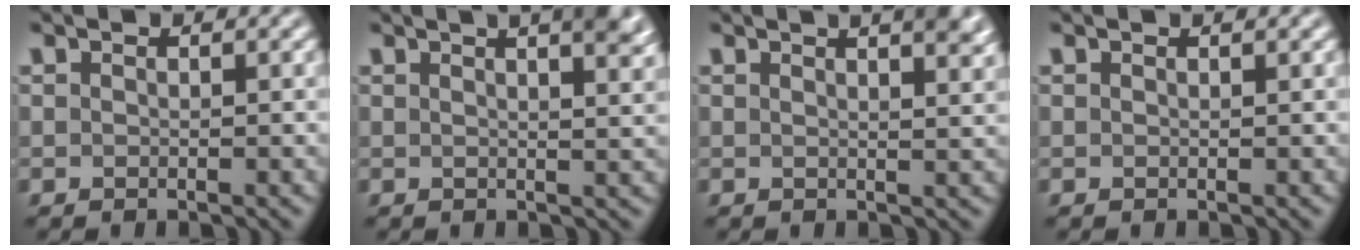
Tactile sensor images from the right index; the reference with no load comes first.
{"total": 6.6, "force": [3.3, 1.8, 5.4], "torque": [-0.050, 0.014, 0.046]}
{"total": 4.3, "force": [2.5, 0.5, 3.5], "torque": [-0.032, 0.004, 0.039]}
{"total": 0.0}